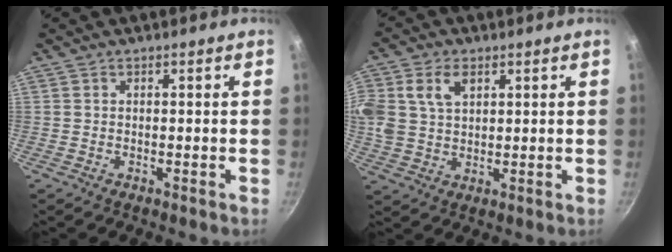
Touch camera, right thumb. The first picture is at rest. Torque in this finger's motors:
{"motor_torque": [0.24, 0.61, 0.12, 0.09, 0.18]}